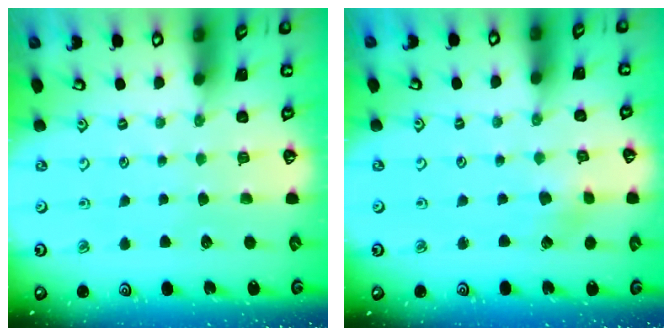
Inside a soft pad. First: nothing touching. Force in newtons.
{"total": 2.0, "press": 1.9, "slide": 0.3}